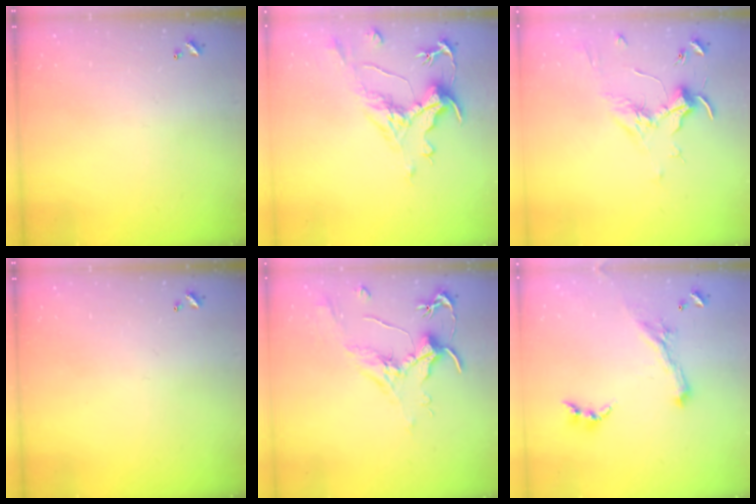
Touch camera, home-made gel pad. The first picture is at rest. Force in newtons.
{"total": 1.4, "press": 0.2, "slide": 1.4}
{"total": 1.9, "press": 1.7, "slide": 0.8}
{"total": 0.0}
{"total": 2.0, "press": 1.8, "slide": 0.8}
{"total": 1.8, "press": 1.7, "slide": 0.4}